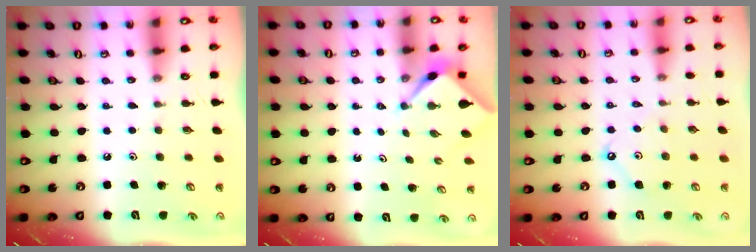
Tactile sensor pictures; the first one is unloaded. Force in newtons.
{"total": 2.3, "press": 2.3, "slide": 0.4}
{"total": 5.9, "press": 5.8, "slide": 0.7}